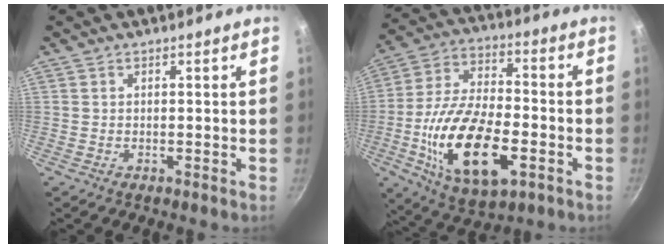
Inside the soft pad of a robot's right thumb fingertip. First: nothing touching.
{"total": 20.9, "force": [-6.0, 10.1, 17.3], "torque": [-0.314, 0.018, -0.104]}